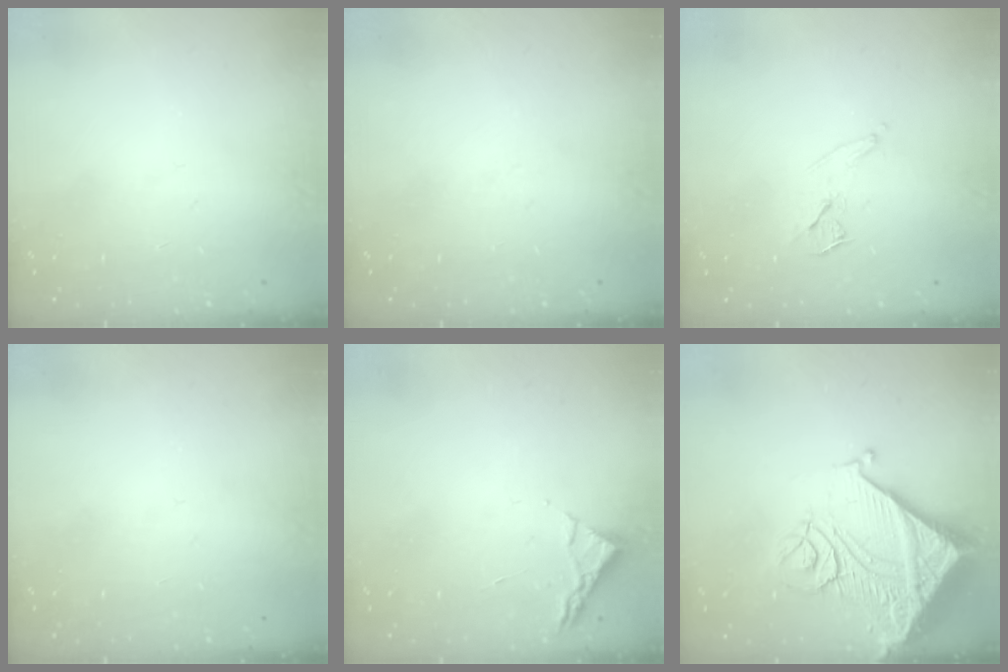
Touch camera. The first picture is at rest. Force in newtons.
{"total": 0.0}
{"total": 7.4, "press": 6.8, "slide": 3.1}
{"total": 0.0}
{"total": 3.0, "press": 2.9, "slide": 0.4}
{"total": 20.9, "press": 20.7, "slide": 2.6}